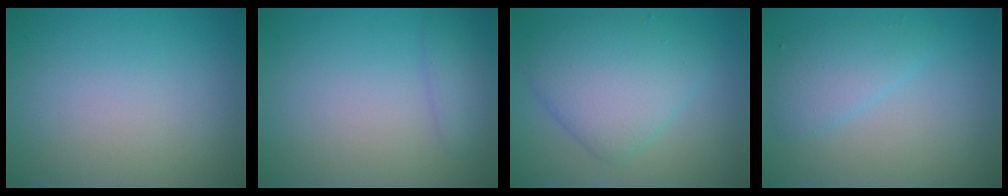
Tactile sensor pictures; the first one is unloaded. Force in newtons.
{"total": 1.5, "press": 1.5, "slide": 0.1}
{"total": 5.6, "press": 5.6, "slide": 0.3}
{"total": 2.5, "press": 2.5, "slide": 0.1}